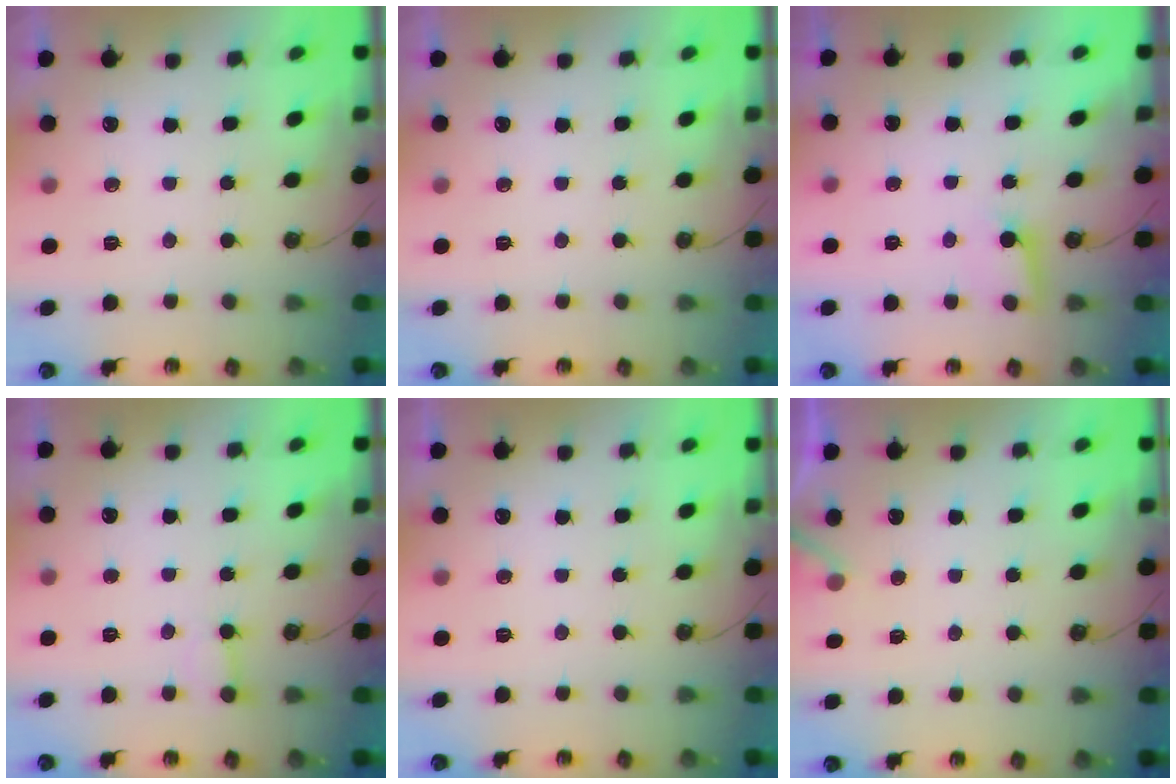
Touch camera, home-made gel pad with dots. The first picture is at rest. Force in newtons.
{"total": 0.0}
{"total": 6.8, "press": 6.8, "slide": 0.5}
{"total": 3.1, "press": 3.1, "slide": 0.6}
{"total": 0.0}
{"total": 3.7, "press": 3.7, "slide": 0.3}